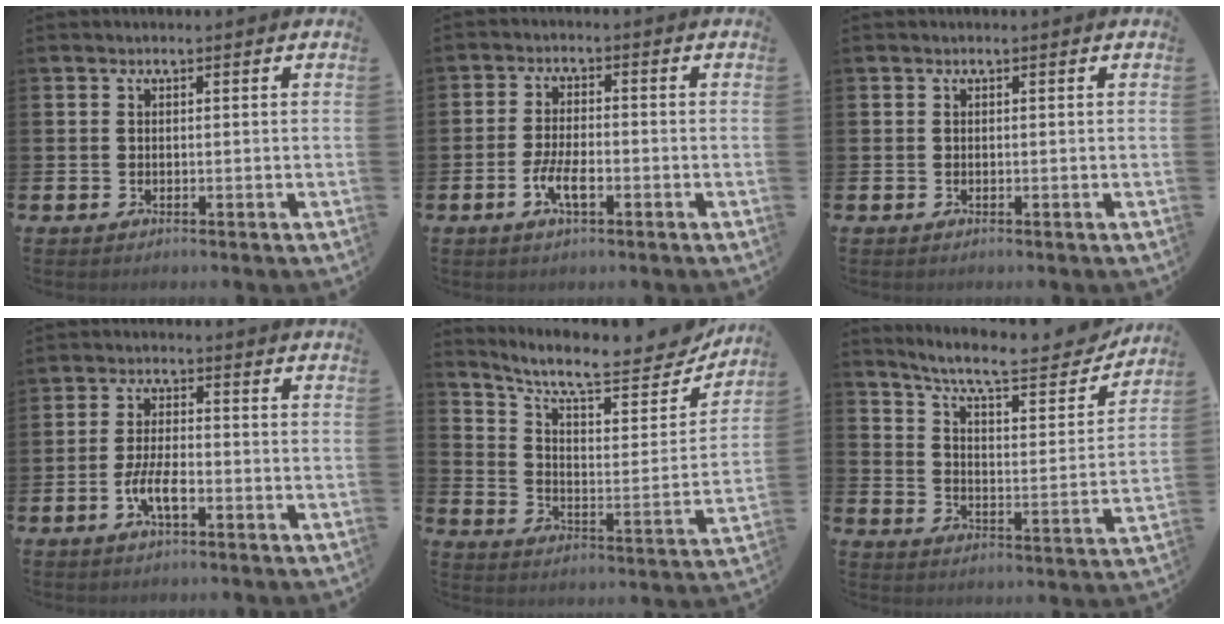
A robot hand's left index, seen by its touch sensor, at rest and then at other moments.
{"total": 4.2, "force": [-1.5, 1.5, 3.6], "torque": [-0.066, 0.002, -0.028]}
{"total": 0.0}
{"total": 4.6, "force": [-1.8, 1.6, 3.9], "torque": [-0.087, 0.006, -0.033]}
{"total": 9.8, "force": [8.7, 2.4, 3.8], "torque": [-0.103, -0.068, 0.149]}
{"total": 9.3, "force": [8.4, 1.8, 3.6], "torque": [-0.094, -0.057, 0.140]}